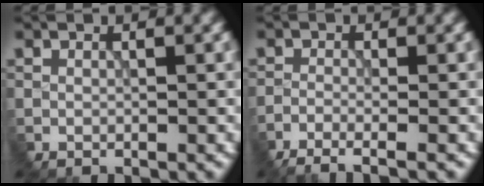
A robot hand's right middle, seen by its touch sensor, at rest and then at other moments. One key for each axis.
{"total": 3.3, "fx": -3.0, "fy": 0.1, "fz": 1.5, "tx": -0.028, "ty": 0.002, "tz": -0.043}